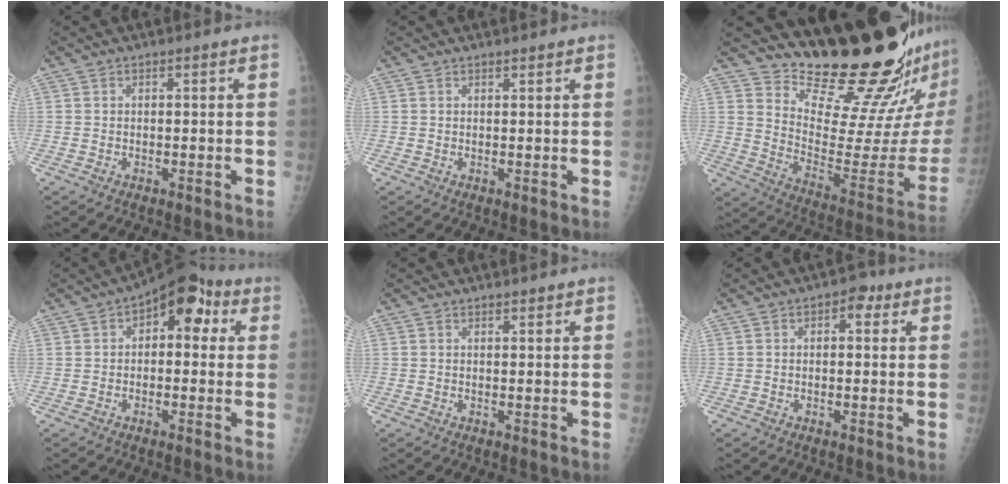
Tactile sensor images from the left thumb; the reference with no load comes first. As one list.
[{"total": 0.7, "force": [0.6, 0.2, 0.1], "torque": [-0.003, -0.006, 0.010]}, {"total": 23.9, "force": [20.4, 3.3, 12.0], "torque": [-0.142, -0.193, 0.298]}, {"total": 9.8, "force": [2.9, 5.8, 7.4], "torque": [-0.056, 0.025, 0.027]}, {"total": 1.0, "force": [0.9, 0.3, 0.2], "torque": [-0.001, -0.007, 0.013]}, {"total": 3.4, "force": [1.4, 2.1, 2.3], "torque": [-0.012, 0.002, 0.013]}]